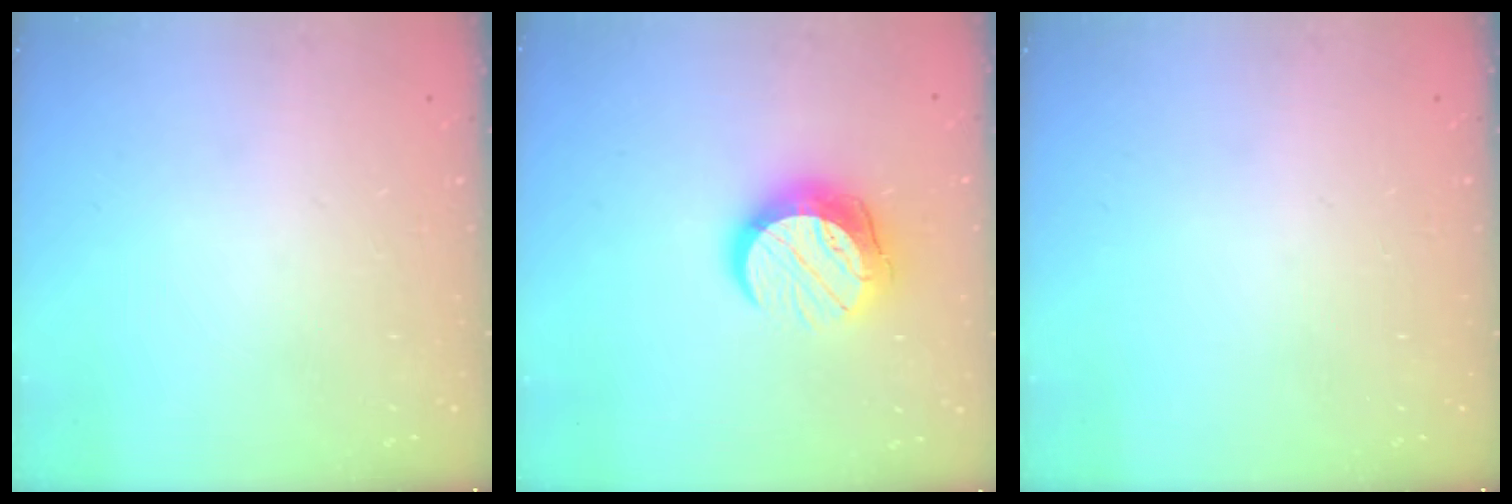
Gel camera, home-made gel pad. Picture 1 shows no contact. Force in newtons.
{"total": 13.1, "press": 13.1, "slide": 0.8}
{"total": 0.0}